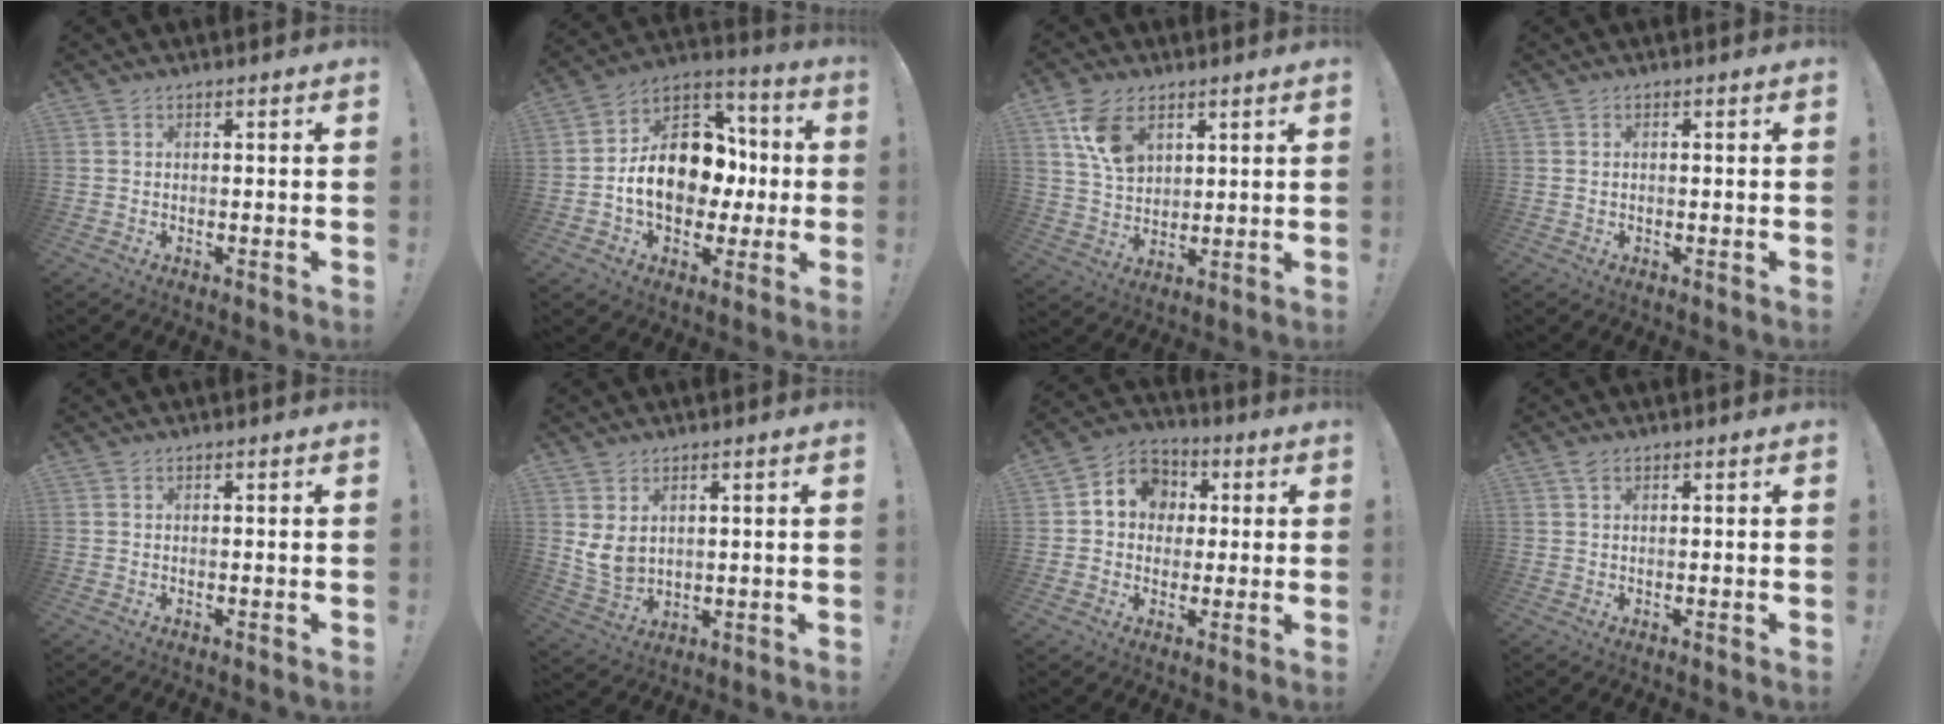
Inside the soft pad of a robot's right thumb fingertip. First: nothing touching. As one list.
[{"total": 18.3, "force": [-1.2, 13.4, 12.4], "torque": [-0.201, 0.016, -0.012]}, {"total": 11.1, "force": [5.5, 7.3, 6.2], "torque": [-0.103, -0.013, 0.108]}, {"total": 0.0}, {"total": 0.0}, {"total": 6.8, "force": [2.9, 4.4, 4.3], "torque": [-0.082, -0.012, 0.057]}, {"total": 9.1, "force": [1.2, 8.4, 3.4], "torque": [-0.052, 0.006, 0.029]}, {"total": 1.6, "force": [1.0, 0.5, 1.2], "torque": [-0.020, 0.000, 0.016]}]